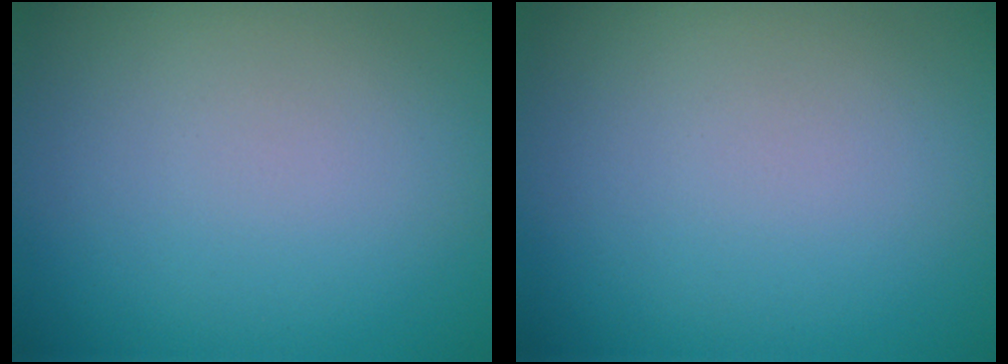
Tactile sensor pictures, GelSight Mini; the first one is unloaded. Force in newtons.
{"total": 0.0}